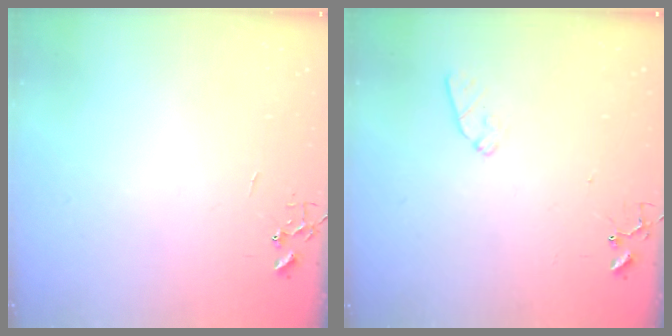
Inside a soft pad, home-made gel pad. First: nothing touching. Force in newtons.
{"total": 7.6, "press": 7.6, "slide": 0.6}